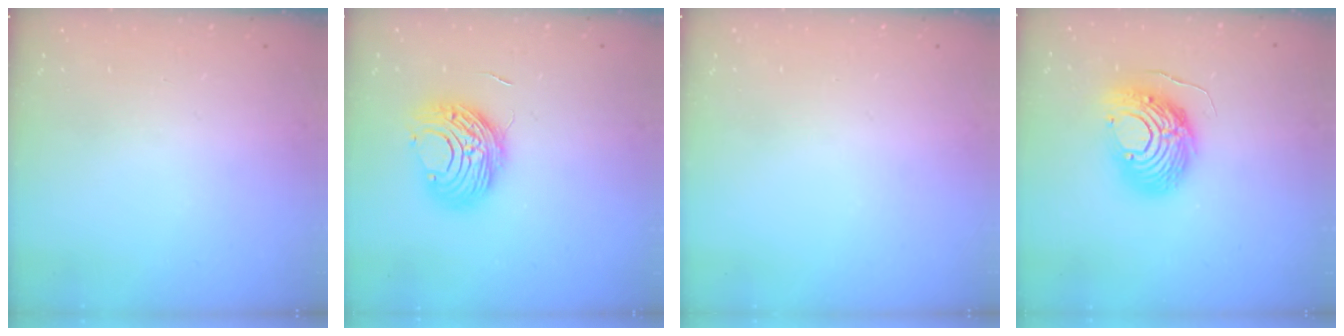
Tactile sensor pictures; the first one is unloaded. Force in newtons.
{"total": 10.4, "press": 10.3, "slide": 1.0}
{"total": 0.0}
{"total": 12.8, "press": 12.7, "slide": 1.3}